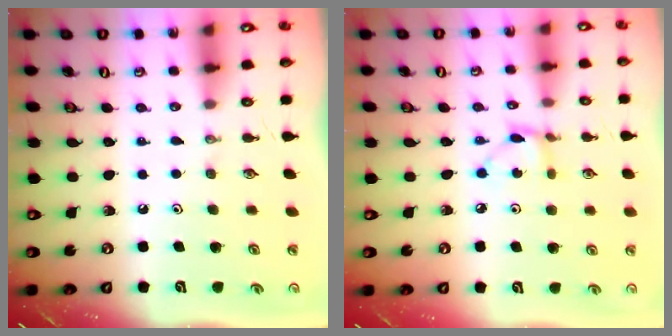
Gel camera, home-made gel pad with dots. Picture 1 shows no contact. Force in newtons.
{"total": 3.8, "press": 3.8, "slide": 0.1}